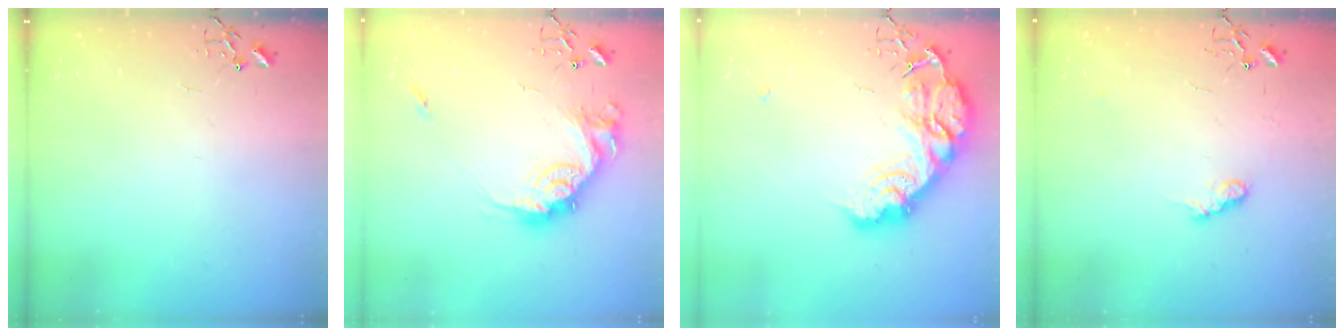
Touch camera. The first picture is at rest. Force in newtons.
{"total": 16.6, "press": 16.6, "slide": 0.9}
{"total": 25.5, "press": 25.4, "slide": 2.1}
{"total": 7.6, "press": 7.6, "slide": 0.5}